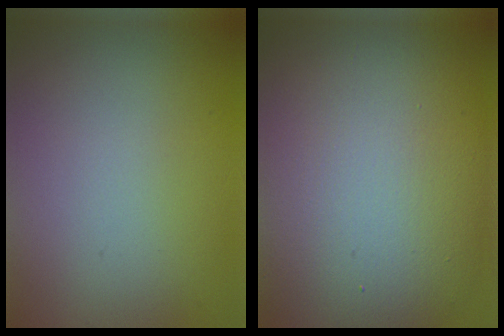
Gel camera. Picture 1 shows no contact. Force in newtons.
{"total": 14.6, "press": 14.6, "slide": 0.3}